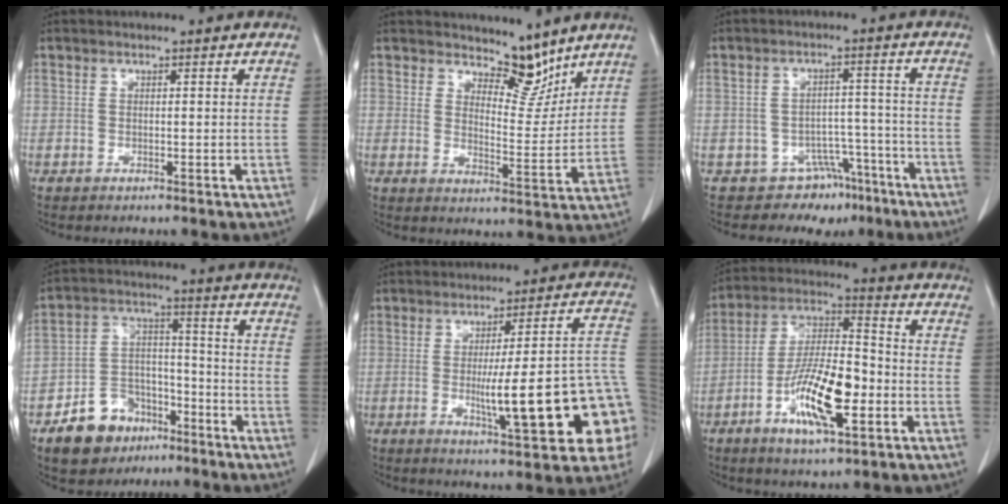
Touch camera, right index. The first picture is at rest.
{"total": 6.5, "force": [5.7, 2.4, 2.2], "torque": [-0.022, -0.013, 0.096]}
{"total": 7.2, "force": [-5.4, 4.8, 0.1], "torque": [0.020, 0.053, -0.072]}
{"total": 10.5, "force": [-6.5, 7.2, 4.1], "torque": [-0.078, 0.022, -0.109]}
{"total": 18.2, "force": [-4.1, 2.1, 17.7], "torque": [-0.158, 0.027, -0.044]}
{"total": 14.0, "force": [-4.9, 3.8, 12.6], "torque": [-0.243, -0.001, -0.088]}